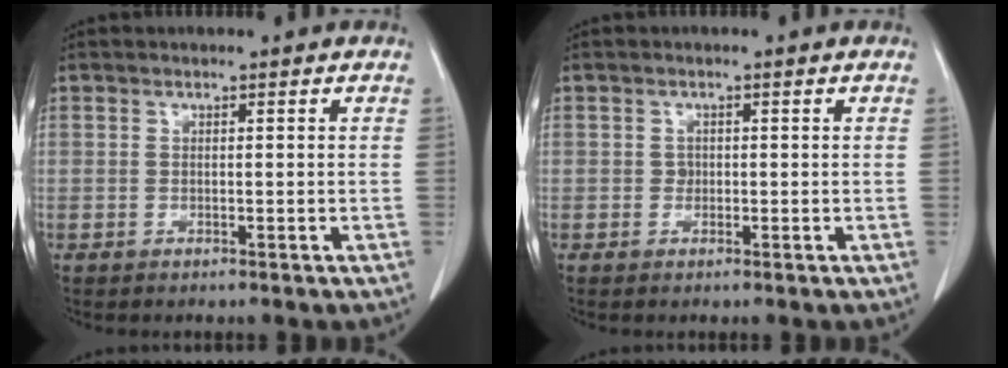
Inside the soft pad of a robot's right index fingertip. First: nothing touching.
{"total": 0.9, "force": [0.0, 0.8, 0.3], "torque": [-0.001, 0.003, 0.000]}